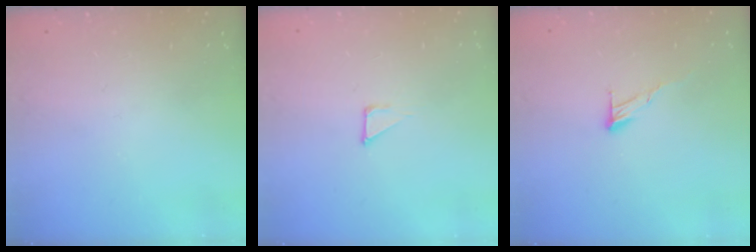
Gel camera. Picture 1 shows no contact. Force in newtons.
{"total": 2.7, "press": 2.7, "slide": 0.3}
{"total": 6.9, "press": 6.8, "slide": 0.4}